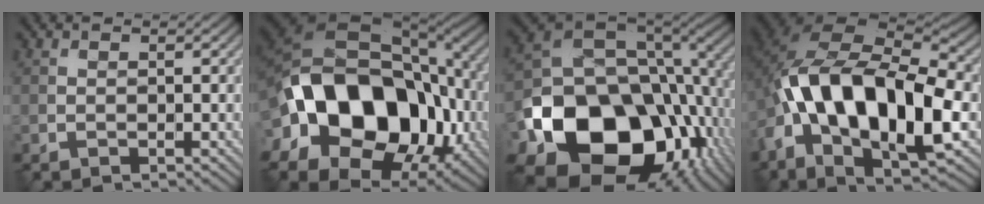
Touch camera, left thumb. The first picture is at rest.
{"total": 20.0, "force": [-3.1, 14.3, 13.6], "torque": [-0.273, -0.034, -0.022]}
{"total": 20.6, "force": [-6.3, 15.2, 12.3], "torque": [-0.263, -0.051, -0.082]}
{"total": 17.4, "force": [-3.3, 9.0, 14.5], "torque": [-0.283, -0.003, -0.058]}